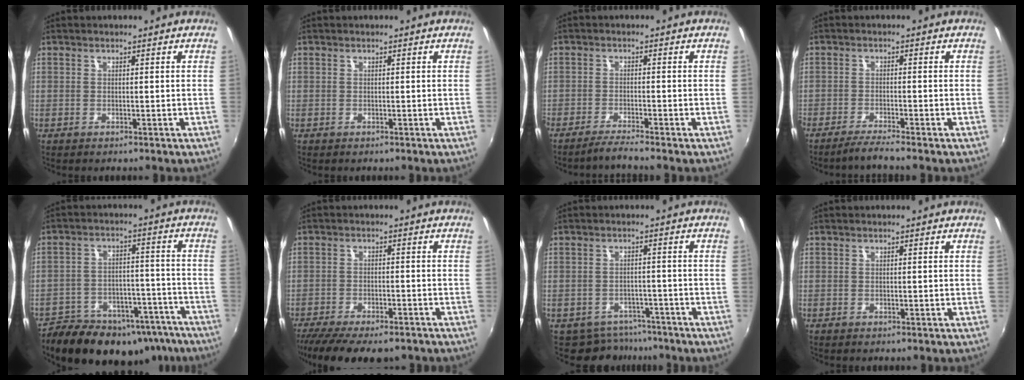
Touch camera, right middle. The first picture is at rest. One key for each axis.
{"total": 0.0}
{"total": 3.2, "fx": -2.9, "fy": -0.8, "fz": 1.3, "tx": -0.040, "ty": -0.007, "tz": -0.056}
{"total": 3.6, "fx": -3.1, "fy": -0.7, "fz": 1.6, "tx": -0.049, "ty": -0.008, "tz": -0.060}
{"total": 23.3, "fx": -17.4, "fy": 11.6, "fz": 10.2, "tx": -0.198, "ty": 0.009, "tz": -0.220}
{"total": 14.4, "fx": -11.7, "fy": 3.9, "fz": 7.5, "tx": -0.157, "ty": -0.048, "tz": -0.181}
{"total": 6.2, "fx": -5.1, "fy": 3.5, "fz": 0.5, "tx": -0.016, "ty": 0.005, "tz": -0.070}
{"total": 0.0}